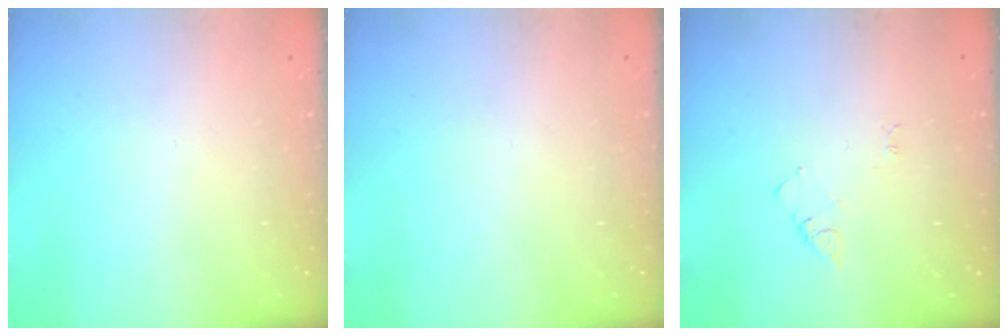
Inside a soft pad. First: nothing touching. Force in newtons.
{"total": 1.7, "press": 1.7, "slide": 0.1}
{"total": 4.2, "press": 4.2, "slide": 0.6}